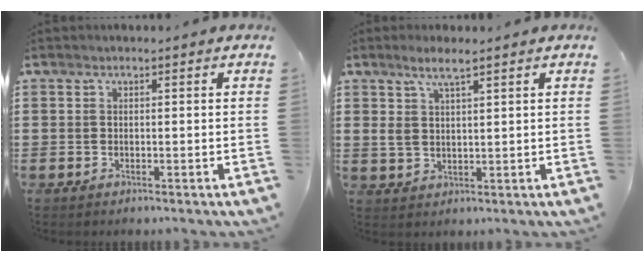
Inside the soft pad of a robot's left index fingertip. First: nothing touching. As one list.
[{"total": 4.2, "force": [2.2, 1.5, 3.3], "torque": [-0.069, 0.007, 0.038]}]